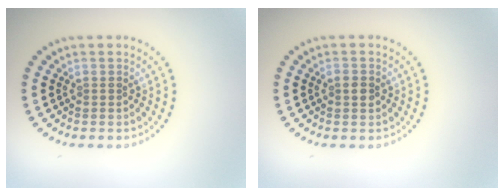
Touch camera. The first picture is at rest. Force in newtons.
{"total": 1.5, "press": 1.5, "slide": 0.1}